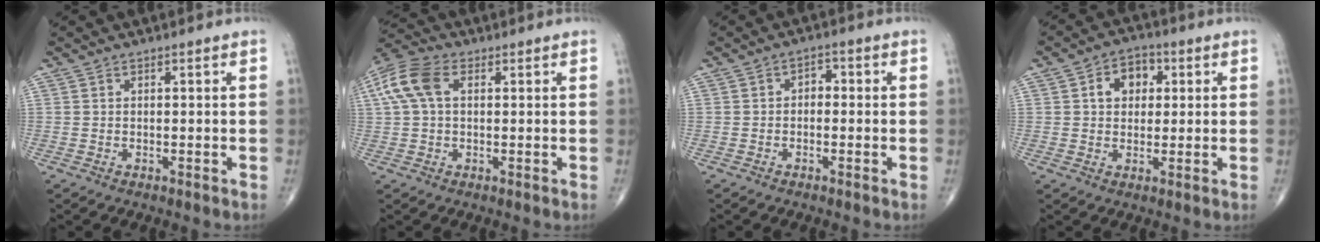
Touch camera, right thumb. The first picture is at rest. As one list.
[{"total": 8.9, "force": [2.1, 5.4, 6.7], "torque": [-0.158, 0.027, 0.036]}, {"total": 2.4, "force": [-0.2, 1.7, 1.7], "torque": [-0.010, 0.012, -0.014]}, {"total": 6.8, "force": [1.6, 5.0, 4.2], "torque": [-0.037, 0.010, 0.018]}]